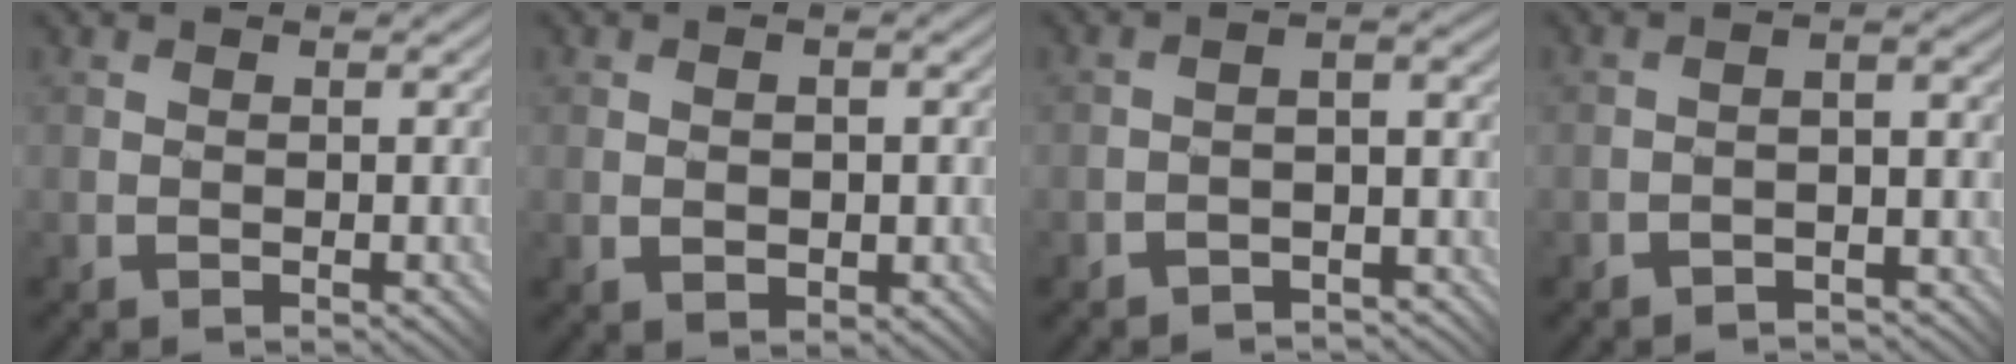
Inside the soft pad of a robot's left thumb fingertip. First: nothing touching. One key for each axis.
{"total": 2.4, "fx": -0.2, "fy": 1.7, "fz": 1.6, "tx": -0.027, "ty": -0.004, "tz": 0.004}
{"total": 3.5, "fx": -2.9, "fy": 1.4, "fz": 1.2, "tx": -0.009, "ty": 0.004, "tz": -0.058}
{"total": 2.7, "fx": -2.4, "fy": 0.8, "fz": 0.9, "tx": -0.007, "ty": 0.009, "tz": -0.050}